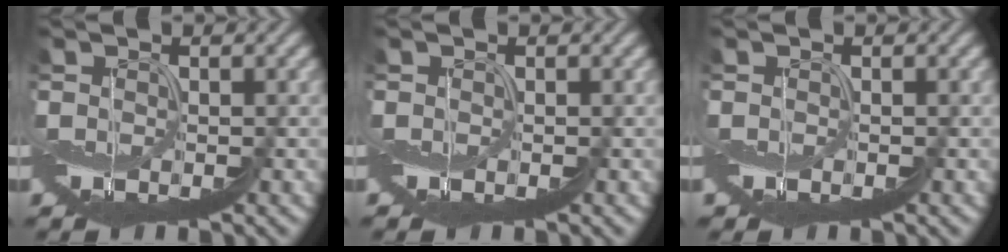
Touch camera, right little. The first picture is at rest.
{"total": 0.7, "force": [-0.4, 0.4, 0.4], "torque": [-0.003, -0.006, -0.007]}
{"total": 1.5, "force": [-0.7, 1.0, 0.9], "torque": [-0.003, -0.008, -0.011]}